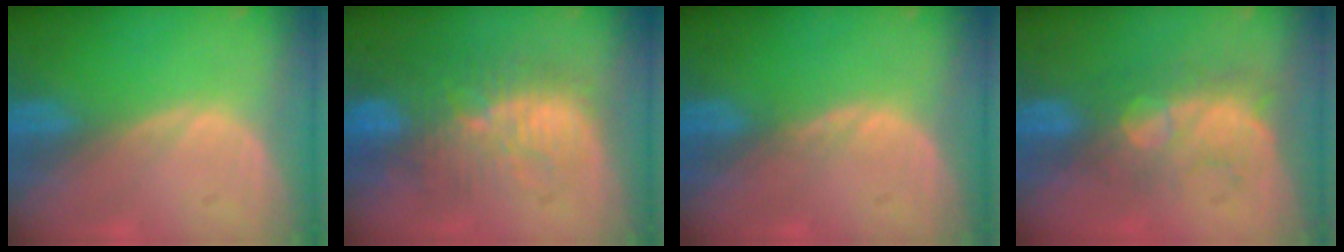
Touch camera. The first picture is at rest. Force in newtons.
{"total": 10.1, "press": 9.5, "slide": 3.4}
{"total": 0.7, "press": 0.7, "slide": 0.2}
{"total": 8.6, "press": 7.6, "slide": 4.0}